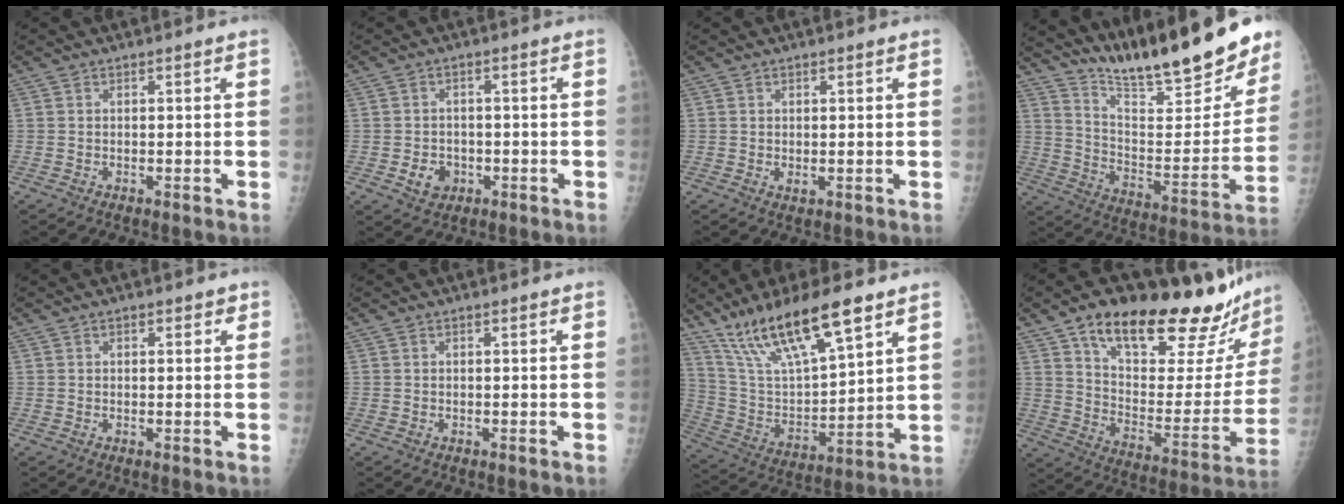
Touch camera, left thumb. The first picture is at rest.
{"total": 4.3, "force": [-1.4, 3.5, 1.9], "torque": [-0.016, 0.006, -0.016]}
{"total": 1.3, "force": [0.3, 0.6, 1.1], "torque": [-0.018, -0.005, 0.007]}
{"total": 25.3, "force": [20.9, 4.8, 13.4], "torque": [-0.171, -0.121, 0.316]}
{"total": 1.8, "force": [0.8, 1.0, 1.1], "torque": [-0.004, 0.000, 0.009]}
{"total": 0.0}
{"total": 19.4, "force": [13.0, 4.8, 13.6], "torque": [-0.233, -0.045, 0.253]}
{"total": 29.5, "force": [20.9, 9.6, 18.5], "torque": [-0.235, -0.074, 0.310]}